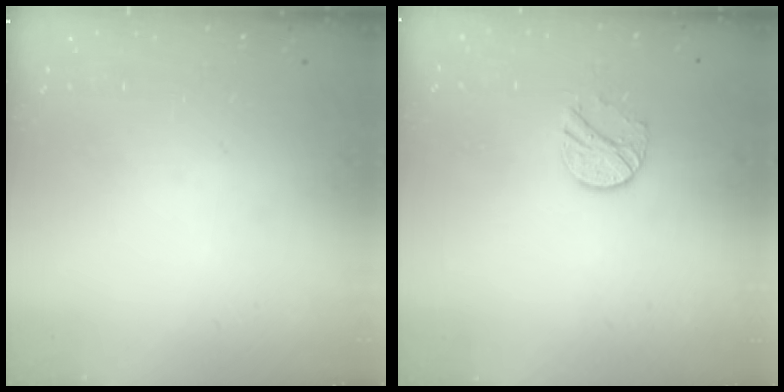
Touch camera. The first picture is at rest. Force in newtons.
{"total": 9.1, "press": 9.1, "slide": 0.4}